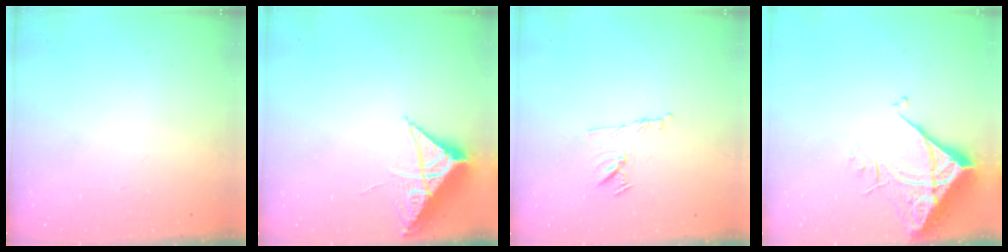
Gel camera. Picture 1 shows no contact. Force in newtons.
{"total": 8.3, "press": 8.3, "slide": 0.3}
{"total": 8.2, "press": 8.1, "slide": 1.2}
{"total": 7.5, "press": 7.4, "slide": 1.0}